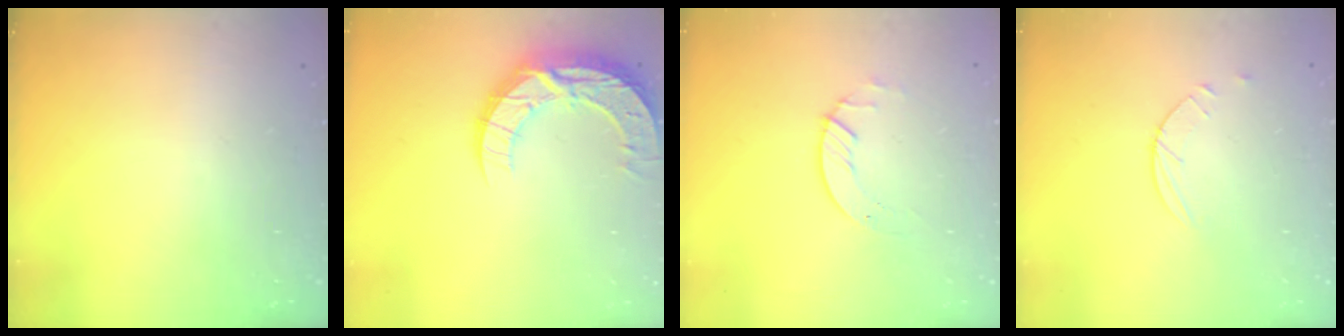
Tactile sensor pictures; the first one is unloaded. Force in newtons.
{"total": 12.9, "press": 12.9, "slide": 1.1}
{"total": 2.7, "press": 2.7, "slide": 0.3}
{"total": 2.5, "press": 2.4, "slide": 0.3}